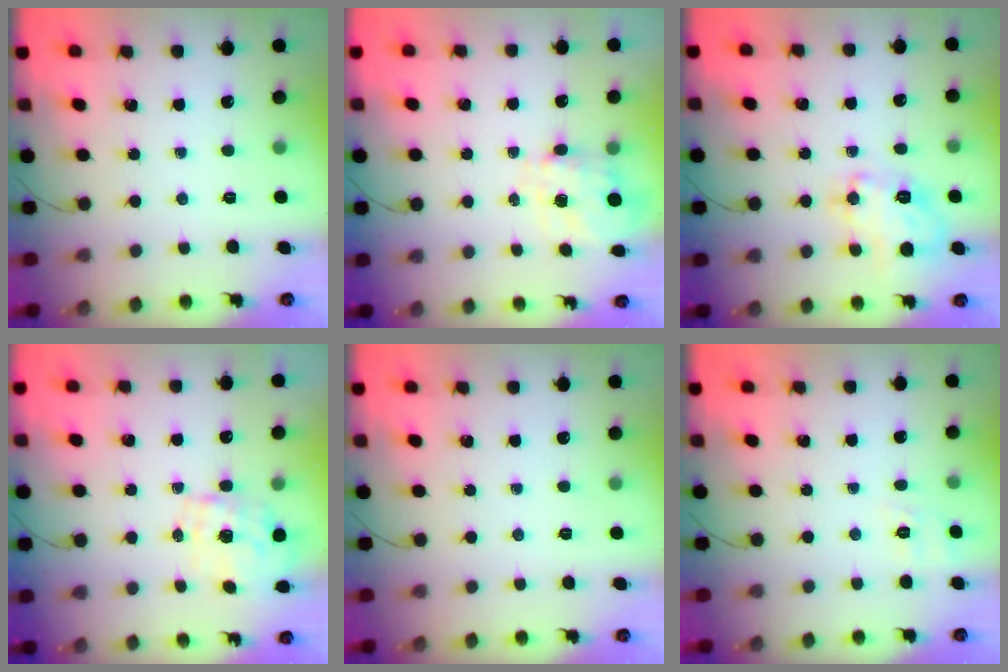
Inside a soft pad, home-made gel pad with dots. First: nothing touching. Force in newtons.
{"total": 5.2, "press": 5.1, "slide": 0.8}
{"total": 12.5, "press": 12.5, "slide": 0.8}
{"total": 1.6, "press": 1.4, "slide": 0.8}
{"total": 0.0}
{"total": 6.6, "press": 6.3, "slide": 2.0}